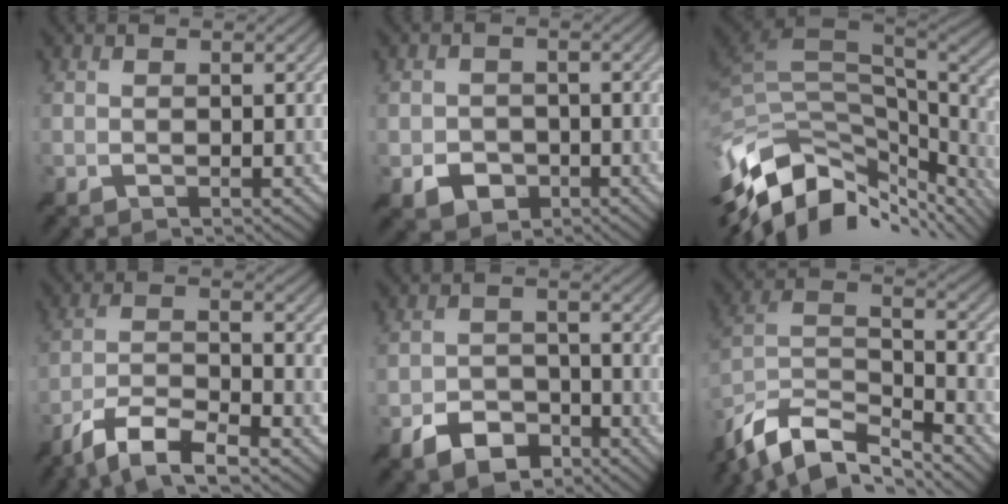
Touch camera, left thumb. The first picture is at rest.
{"total": 3.5, "force": [-1.4, 2.9, 1.4], "torque": [-0.028, -0.005, -0.025]}
{"total": 14.4, "force": [-5.8, 8.2, 10.4], "torque": [-0.248, -0.027, -0.093]}
{"total": 8.1, "force": [-5.9, 2.1, 5.1], "torque": [-0.104, 0.001, -0.120]}
{"total": 5.7, "force": [-3.8, 3.4, 2.7], "torque": [-0.053, 0.000, -0.077]}
{"total": 12.4, "force": [-9.1, 4.9, 6.8], "torque": [-0.168, -0.001, -0.168]}